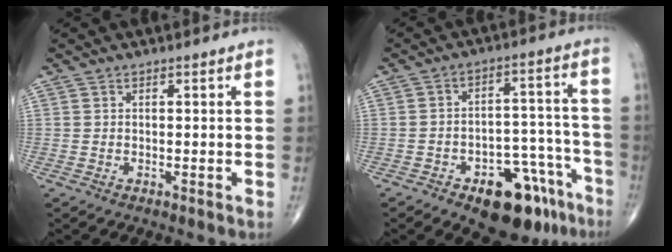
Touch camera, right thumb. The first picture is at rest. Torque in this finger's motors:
{"motor_torque": [3.91, 1.10, 0.51, -0.78, 0.00]}